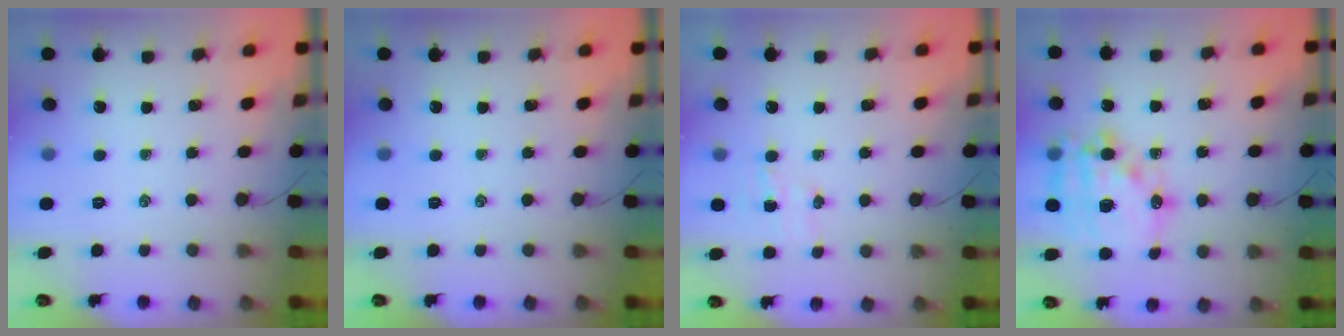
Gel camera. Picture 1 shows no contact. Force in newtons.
{"total": 0.0}
{"total": 4.5, "press": 4.4, "slide": 0.8}
{"total": 18.4, "press": 18.0, "slide": 3.9}